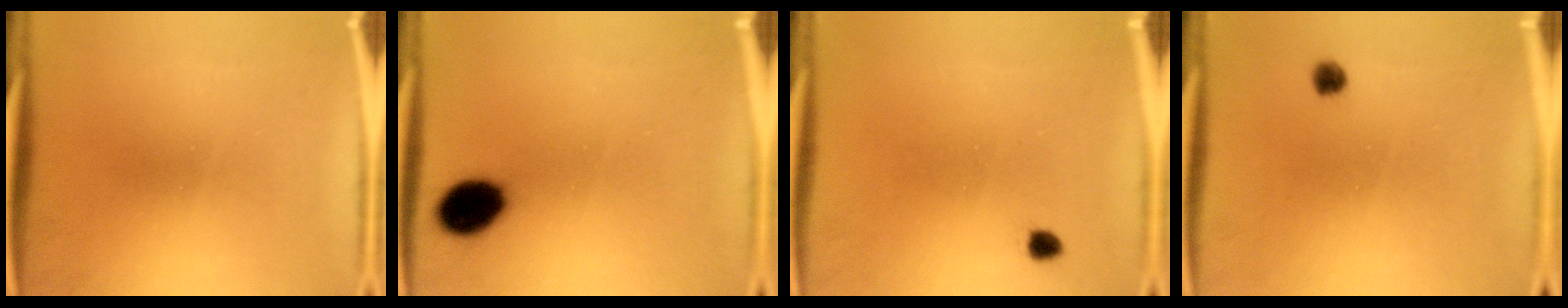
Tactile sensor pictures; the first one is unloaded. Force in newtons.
{"total": 8.1}
{"total": 1.3}
{"total": 1.8}